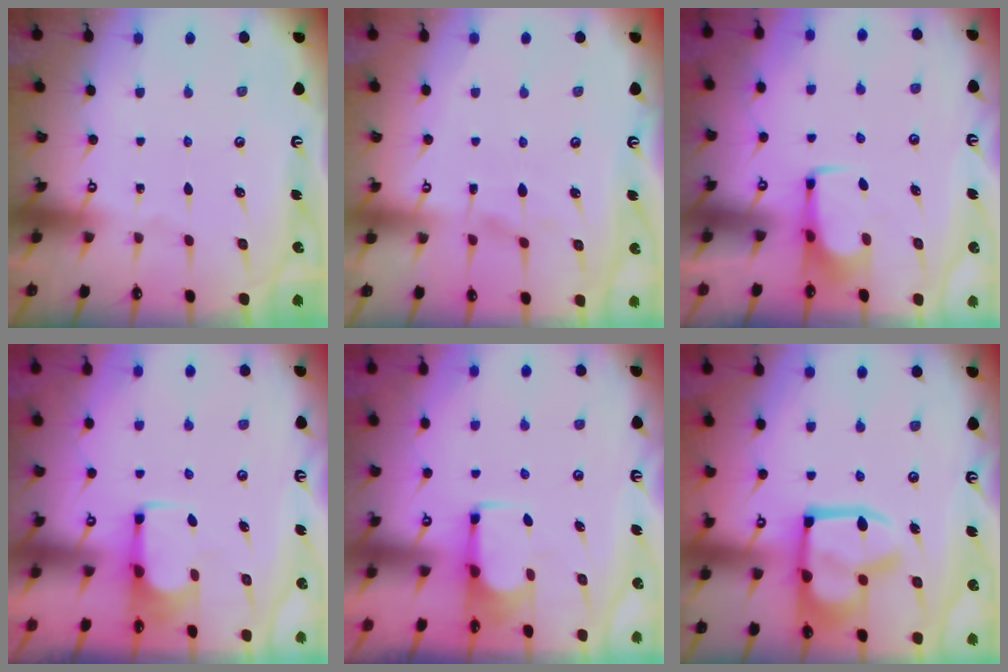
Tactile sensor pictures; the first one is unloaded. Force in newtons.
{"total": 5.7, "press": 5.6, "slide": 1.3}
{"total": 1.5, "press": 1.4, "slide": 0.5}
{"total": 1.8, "press": 1.5, "slide": 0.9}
{"total": 1.8, "press": 1.6, "slide": 0.8}
{"total": 18.4, "press": 18.3, "slide": 2.2}